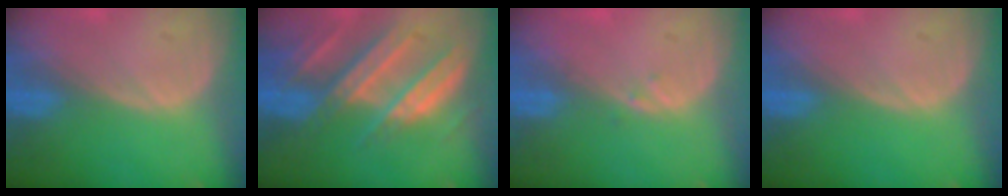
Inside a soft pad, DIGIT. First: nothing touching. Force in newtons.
{"total": 10.3, "press": 9.0, "slide": 4.9}
{"total": 0.7, "press": 0.6, "slide": 0.3}
{"total": 0.0}